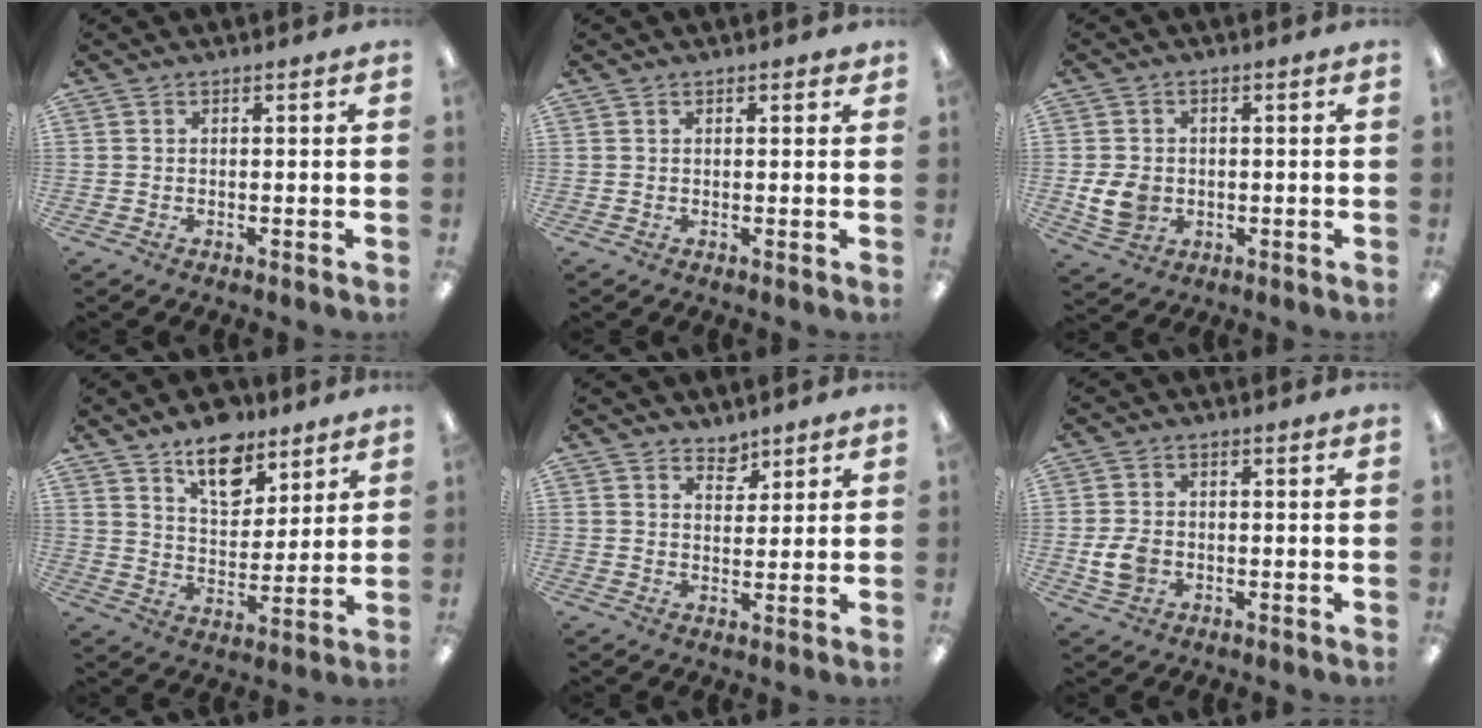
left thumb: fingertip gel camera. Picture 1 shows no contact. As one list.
[{"total": 1.0, "force": [0.8, 0.5, 0.5], "torque": [-0.003, -0.001, 0.012]}, {"total": 6.6, "force": [-0.6, 5.6, 3.5], "torque": [-0.067, 0.002, -0.011]}, {"total": 12.8, "force": [9.5, 6.6, 5.5], "torque": [-0.065, -0.059, 0.167]}, {"total": 3.8, "force": [3.4, 1.7, 0.2], "torque": [0.011, -0.027, 0.060]}, {"total": 5.6, "force": [-1.0, 4.3, 3.3], "torque": [-0.061, 0.004, -0.018]}]